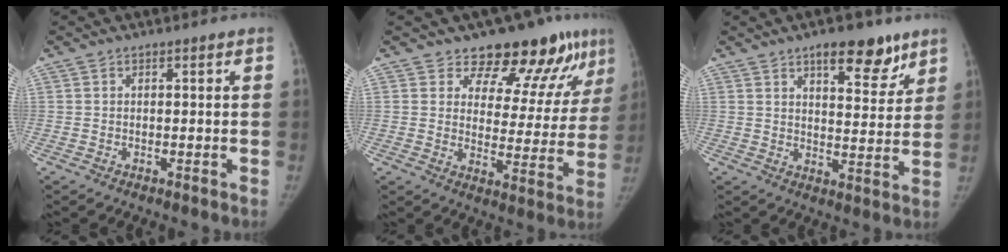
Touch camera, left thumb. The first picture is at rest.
{"total": 14.9, "force": [11.2, 7.1, 6.9], "torque": [-0.028, -0.072, 0.137]}
{"total": 10.7, "force": [7.0, 4.4, 6.8], "torque": [-0.057, -0.038, 0.100]}